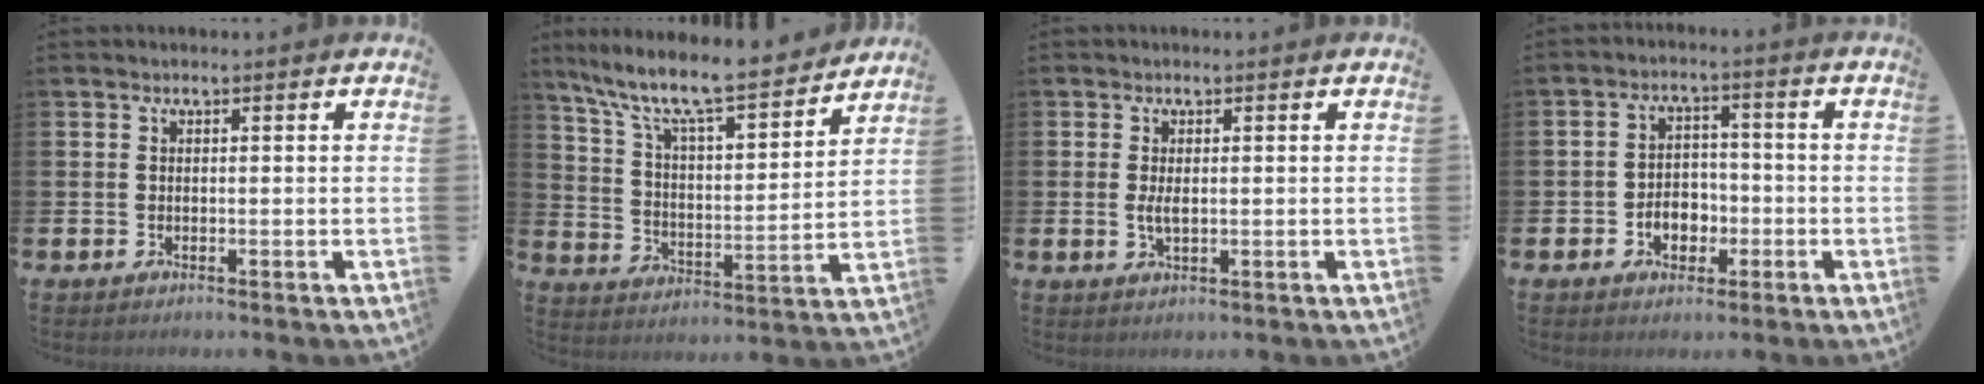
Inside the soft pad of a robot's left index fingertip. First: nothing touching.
{"total": 10.0, "force": [8.9, 1.2, 4.2], "torque": [-0.118, -0.067, 0.147]}
{"total": 2.1, "force": [0.1, 0.9, 1.9], "torque": [-0.030, -0.001, 0.000]}
{"total": 4.0, "force": [-1.6, 3.1, 2.1], "torque": [-0.036, 0.004, -0.035]}